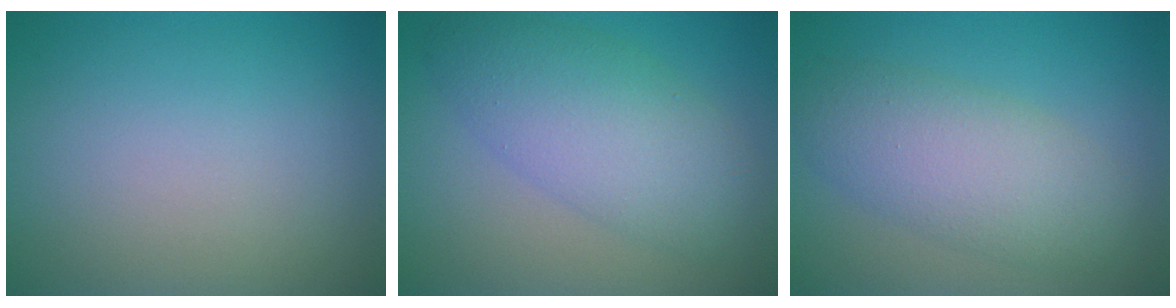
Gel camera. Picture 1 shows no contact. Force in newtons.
{"total": 6.4, "press": 6.4, "slide": 0.2}
{"total": 5.5, "press": 5.5, "slide": 0.2}